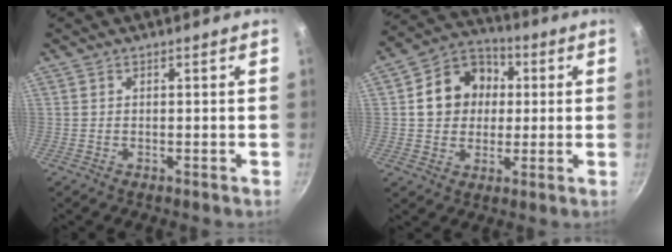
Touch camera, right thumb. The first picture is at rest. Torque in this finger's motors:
{"motor_torque": [1.44, 2.60, 1.21, 0.36, 0.12]}